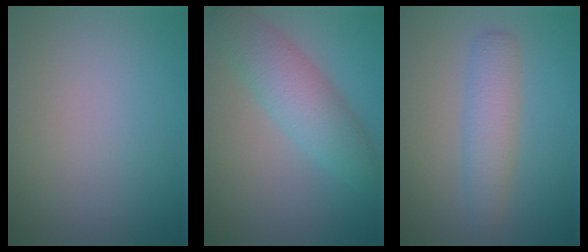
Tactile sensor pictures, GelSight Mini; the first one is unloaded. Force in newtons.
{"total": 5.1, "press": 5.1, "slide": 0.1}
{"total": 3.2, "press": 3.2, "slide": 0.1}